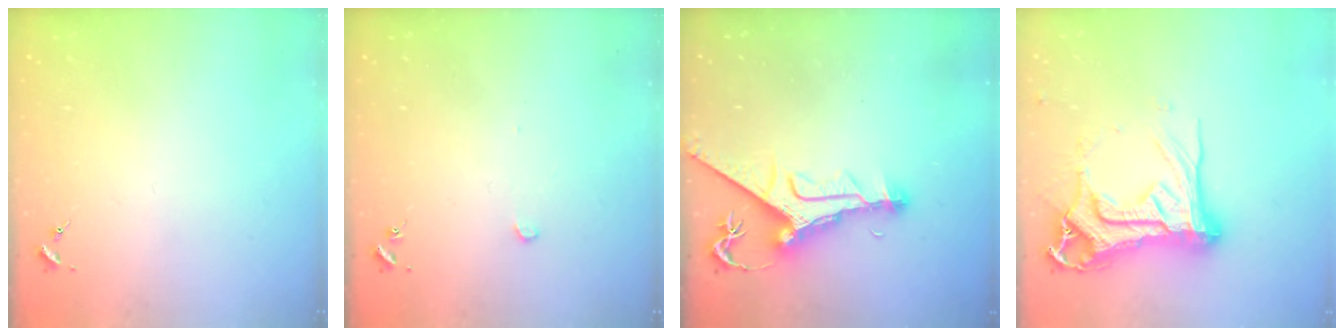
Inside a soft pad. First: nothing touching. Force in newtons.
{"total": 2.6, "press": 2.6, "slide": 0.1}
{"total": 12.3, "press": 12.2, "slide": 1.7}
{"total": 20.8, "press": 20.6, "slide": 2.4}